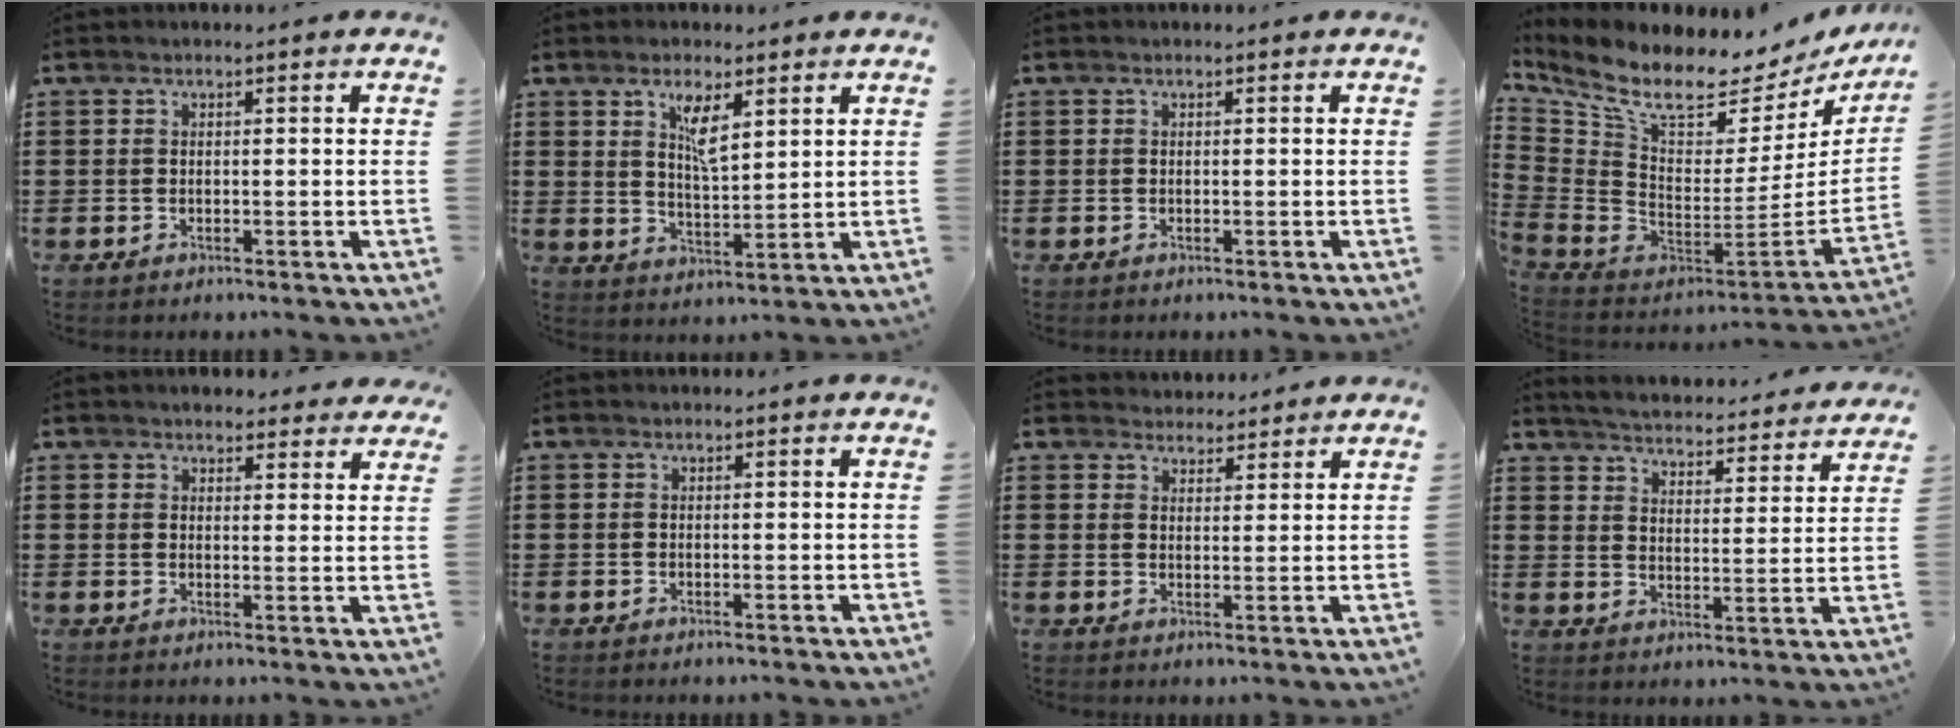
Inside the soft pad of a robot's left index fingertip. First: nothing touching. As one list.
[{"total": 5.1, "force": [2.9, 1.6, 3.9], "torque": [-0.077, 0.002, 0.048]}, {"total": 0.0}, {"total": 8.5, "force": [6.7, 2.2, 4.7], "torque": [-0.122, -0.072, 0.111]}, {"total": 3.3, "force": [3.1, 0.8, 0.7], "torque": [-0.014, -0.007, 0.056]}, {"total": 0.0}, {"total": 2.8, "force": [2.6, 0.9, -0.3], "torque": [-0.004, -0.001, 0.050]}, {"total": 4.1, "force": [4.0, -0.7, 0.1], "torque": [-0.026, -0.039, 0.063]}]